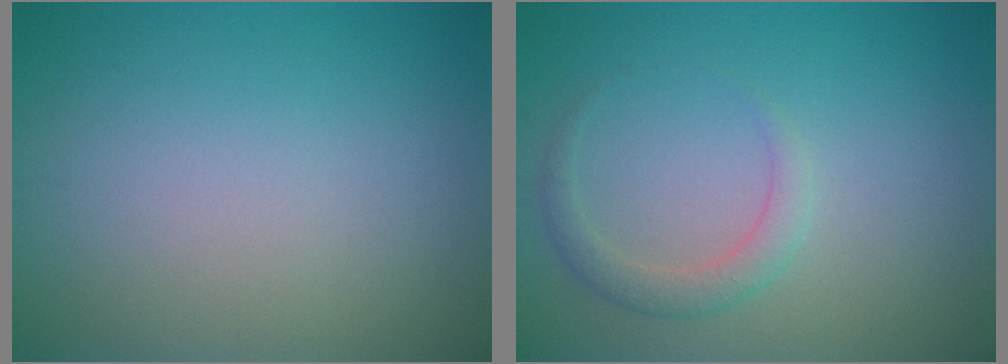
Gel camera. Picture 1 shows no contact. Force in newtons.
{"total": 1.9, "press": 1.9, "slide": 0.1}